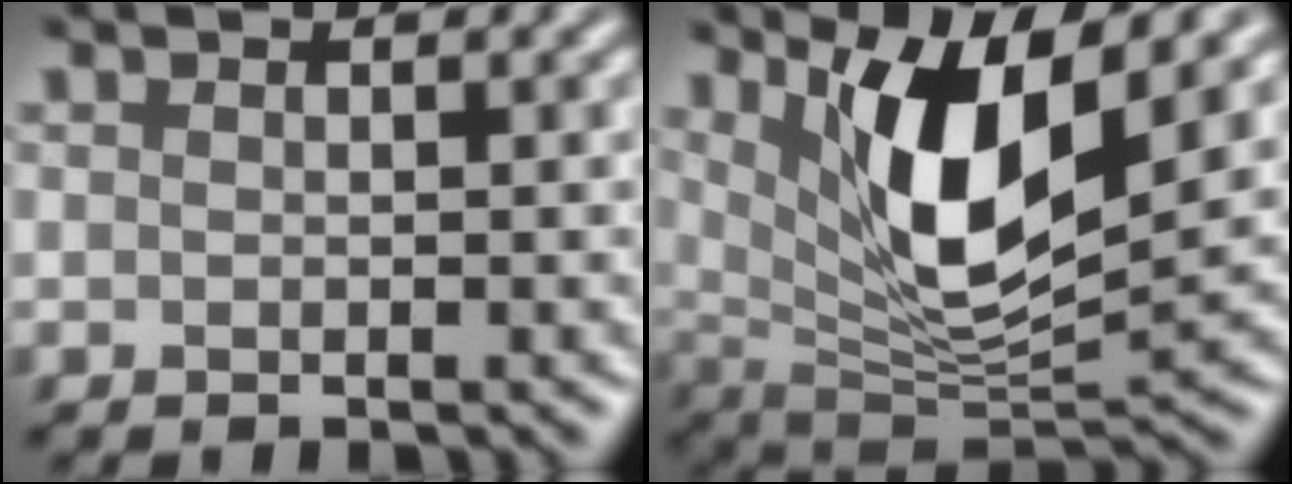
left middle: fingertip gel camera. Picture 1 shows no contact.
{"total": 9.0, "force": [3.7, 2.9, 7.7], "torque": [-0.136, -0.019, 0.069]}